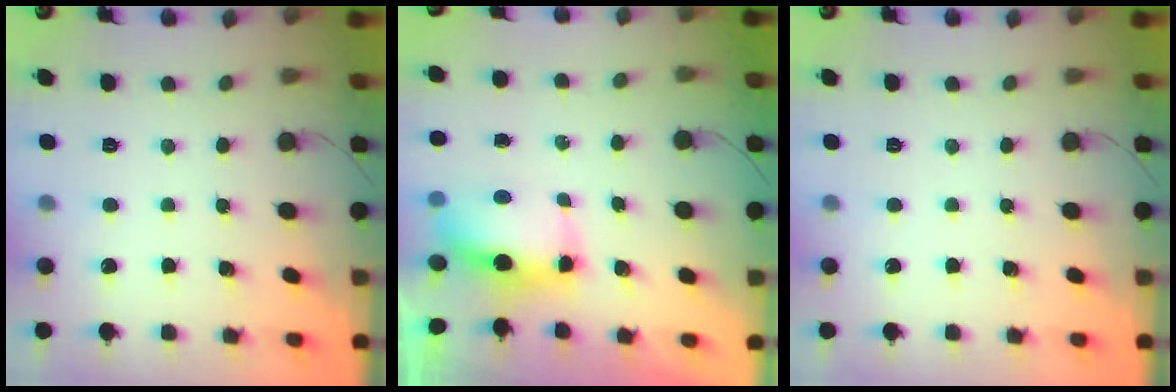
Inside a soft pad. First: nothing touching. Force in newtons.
{"total": 6.8, "press": 6.7, "slide": 0.7}
{"total": 0.0}